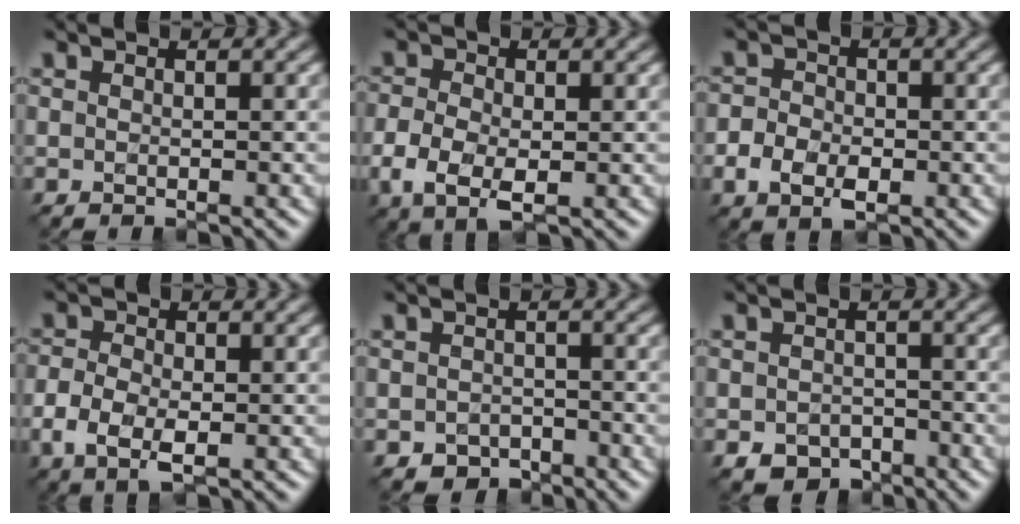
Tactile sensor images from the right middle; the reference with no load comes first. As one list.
[{"total": 4.0, "force": [-1.7, 2.2, 2.9], "torque": [-0.066, -0.012, -0.031]}, {"total": 3.6, "force": [-1.5, 2.7, 1.9], "torque": [-0.031, -0.008, -0.024]}, {"total": 3.7, "force": [-1.6, 2.0, 2.6], "torque": [-0.062, -0.011, -0.029]}, {"total": 2.2, "force": [-1.5, 1.5, 0.6], "torque": [-0.010, -0.009, -0.026]}, {"total": 3.5, "force": [-2.2, 2.4, 1.5], "torque": [-0.024, -0.013, -0.040]}]